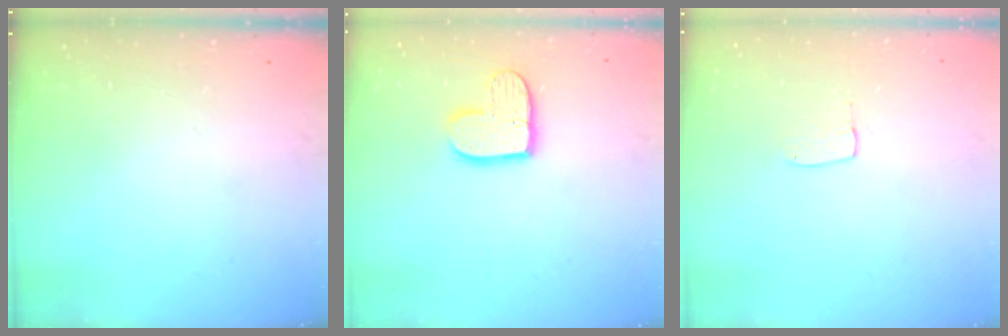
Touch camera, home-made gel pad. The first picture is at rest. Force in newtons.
{"total": 11.0, "press": 10.9, "slide": 0.9}
{"total": 3.4, "press": 3.4, "slide": 0.2}